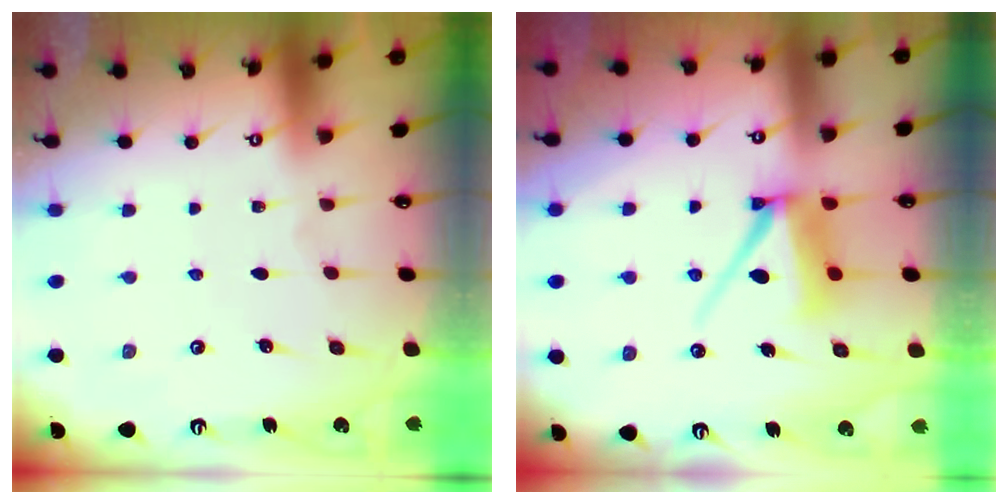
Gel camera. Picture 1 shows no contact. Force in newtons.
{"total": 9.3, "press": 9.3, "slide": 1.0}